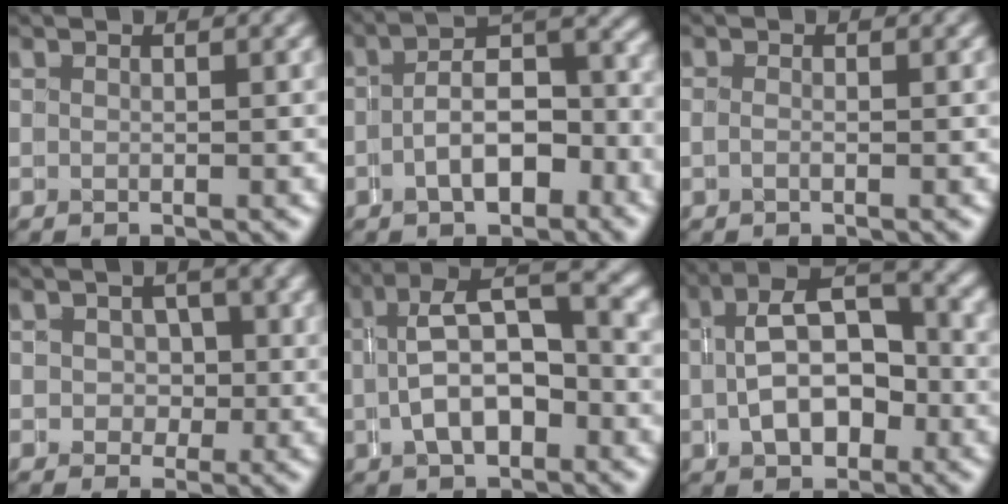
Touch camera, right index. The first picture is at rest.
{"total": 5.3, "force": [-2.0, 2.3, 4.4], "torque": [-0.053, 0.003, -0.032]}
{"total": 0.5, "force": [-0.2, 0.2, 0.4], "torque": [-0.003, 0.010, -0.010]}
{"total": 2.2, "force": [0.5, 2.0, 0.8], "torque": [0.004, 0.011, 0.000]}
{"total": 5.7, "force": [0.1, 2.3, 5.2], "torque": [-0.085, 0.010, 0.003]}
{"total": 6.2, "force": [0.0, 3.3, 5.3], "torque": [-0.076, 0.007, 0.001]}